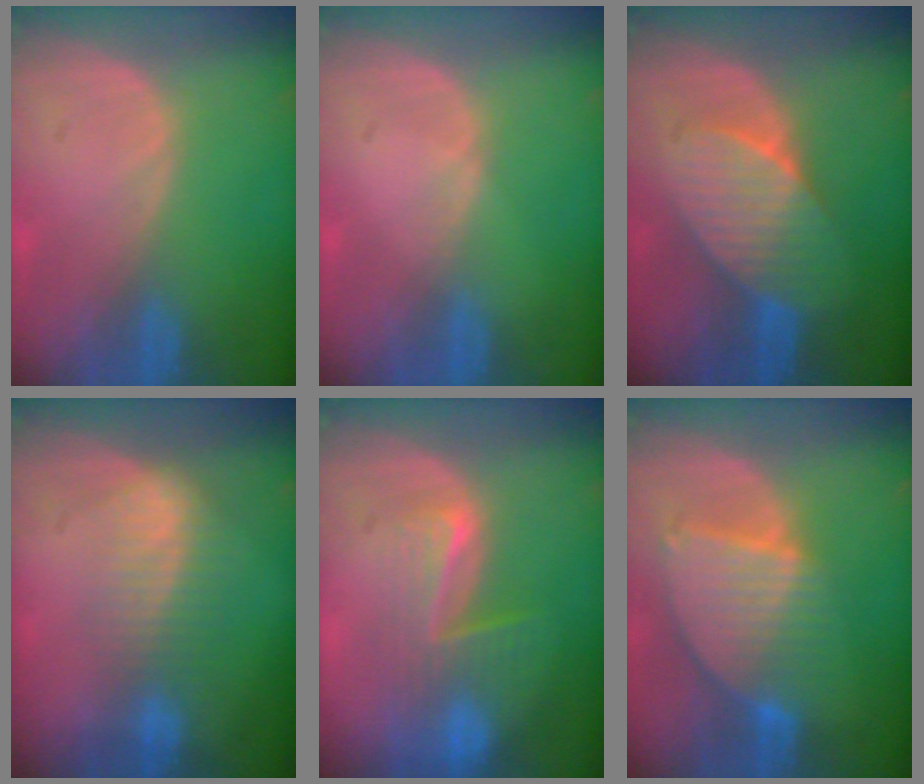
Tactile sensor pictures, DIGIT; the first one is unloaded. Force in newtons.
{"total": 0.6, "press": 0.5, "slide": 0.2}
{"total": 7.3, "press": 7.3, "slide": 1.0}
{"total": 7.2, "press": 6.2, "slide": 3.8}
{"total": 7.8, "press": 7.2, "slide": 3.1}
{"total": 8.5, "press": 7.5, "slide": 4.1}